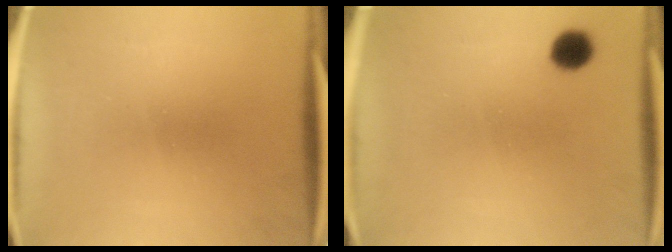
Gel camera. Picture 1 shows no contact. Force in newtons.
{"total": 4.1}